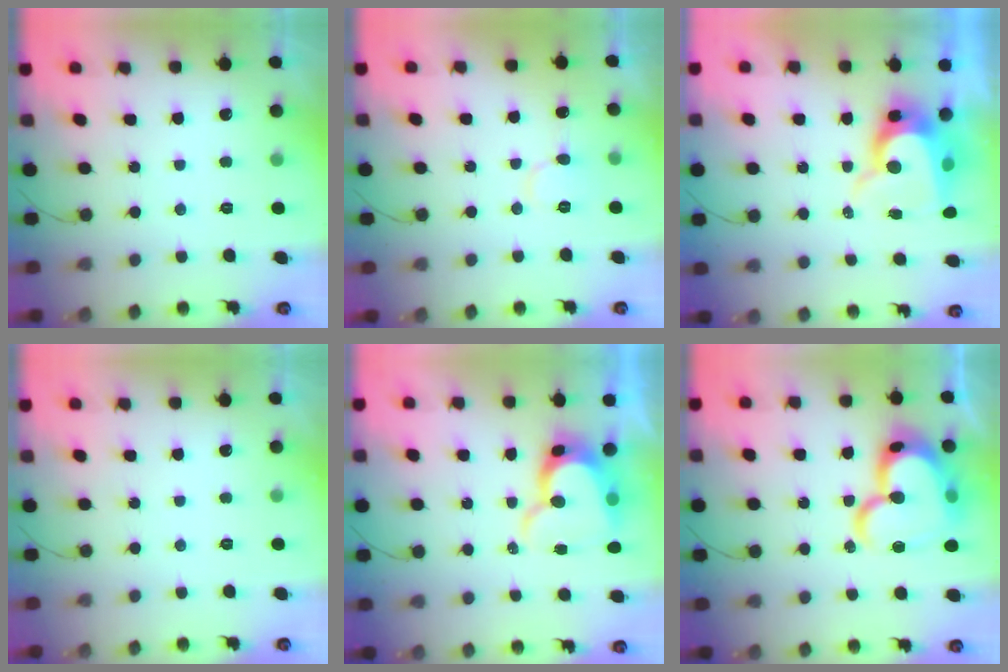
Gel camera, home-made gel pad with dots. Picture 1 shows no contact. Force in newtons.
{"total": 7.0, "press": 7.0, "slide": 0.6}
{"total": 13.3, "press": 13.3, "slide": 0.7}
{"total": 0.0}
{"total": 12.5, "press": 12.5, "slide": 1.2}
{"total": 24.5, "press": 24.4, "slide": 2.8}